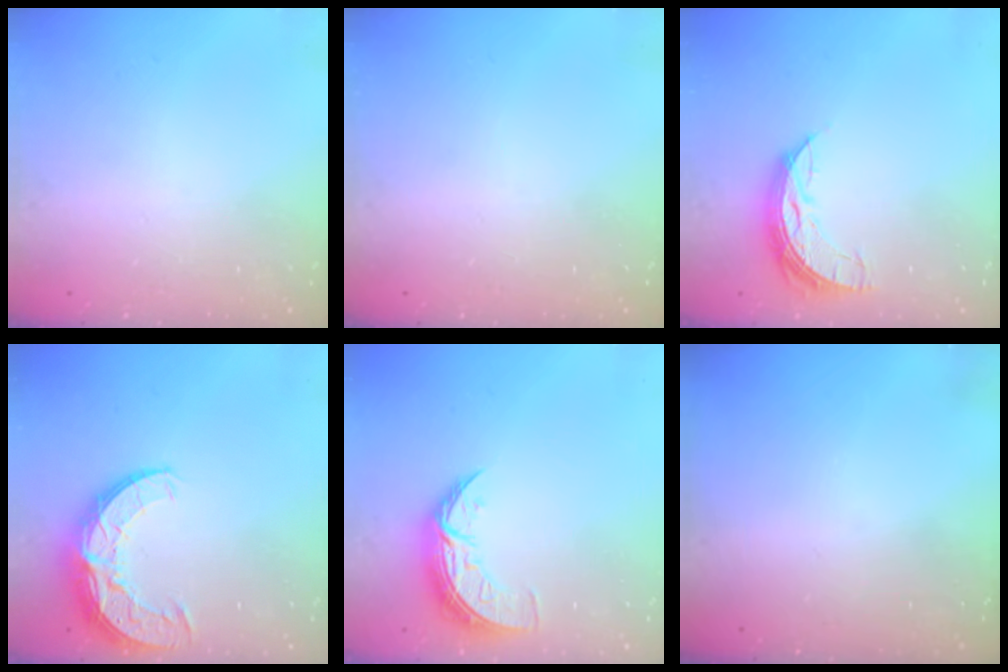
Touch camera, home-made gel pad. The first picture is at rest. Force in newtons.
{"total": 0.0}
{"total": 7.7, "press": 7.6, "slide": 0.6}
{"total": 11.0, "press": 10.9, "slide": 0.8}
{"total": 9.0, "press": 9.0, "slide": 0.5}
{"total": 0.0}